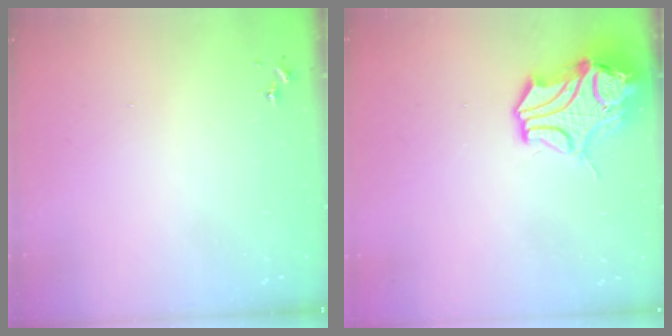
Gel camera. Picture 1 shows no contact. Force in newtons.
{"total": 13.4, "press": 13.3, "slide": 2.0}